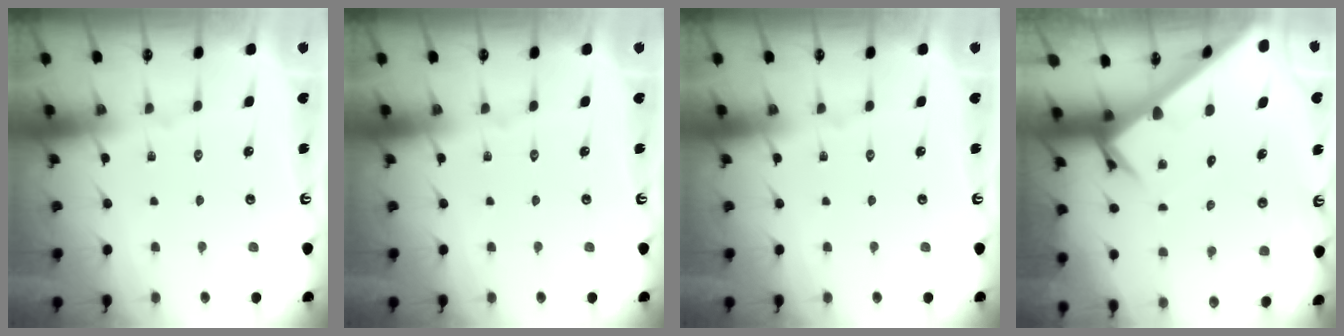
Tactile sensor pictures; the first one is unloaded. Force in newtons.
{"total": 0.0}
{"total": 0.0}
{"total": 4.8, "press": 4.7, "slide": 0.4}